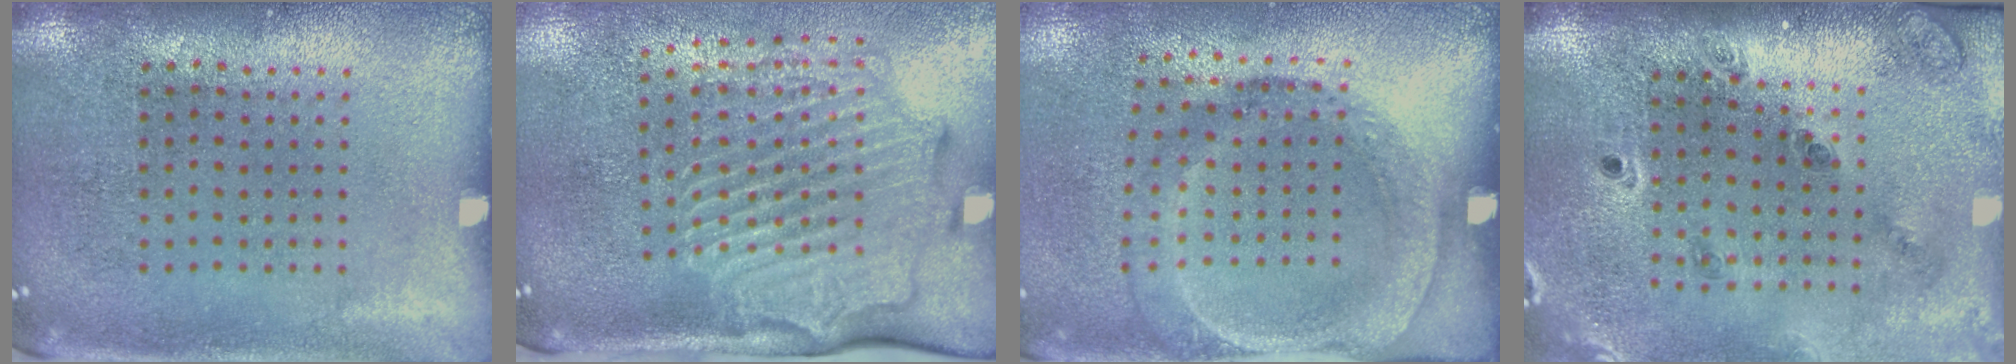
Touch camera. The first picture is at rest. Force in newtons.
{"total": 2.9, "press": 2.3, "slide": 1.8}
{"total": 1.8, "press": 1.2, "slide": 1.4}
{"total": 1.6, "press": 1.5, "slide": 0.4}